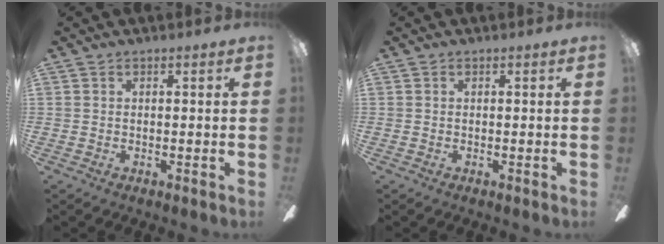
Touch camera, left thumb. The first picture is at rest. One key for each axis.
{"total": 0.0}